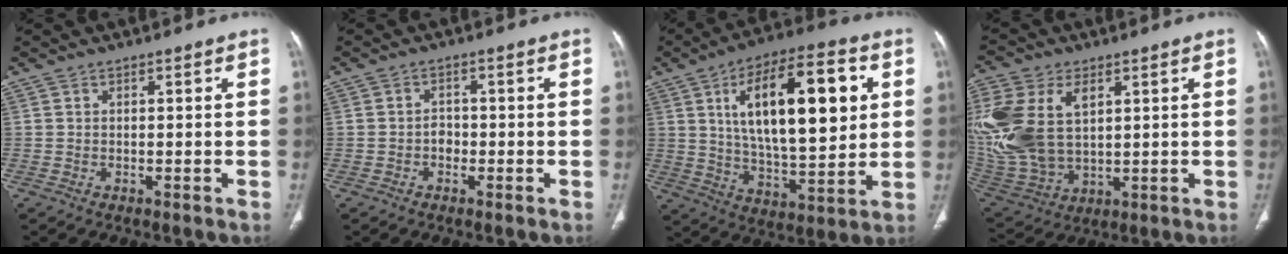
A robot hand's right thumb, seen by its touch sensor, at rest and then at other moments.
{"total": 2.1, "force": [-0.7, 1.7, 1.0], "torque": [-0.006, 0.009, -0.016]}
{"total": 23.4, "force": [6.2, 9.5, 20.4], "torque": [-0.305, -0.012, 0.099]}
{"total": 22.4, "force": [5.4, 14.1, 16.5], "torque": [-0.393, -0.007, 0.118]}